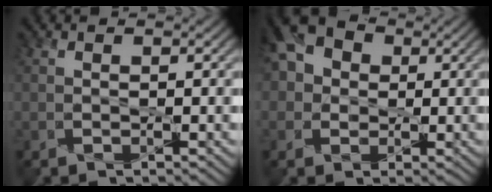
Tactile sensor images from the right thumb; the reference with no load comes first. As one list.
[{"total": 6.1, "force": [1.4, 5.3, 2.8], "torque": [-0.077, 0.014, 0.011]}]